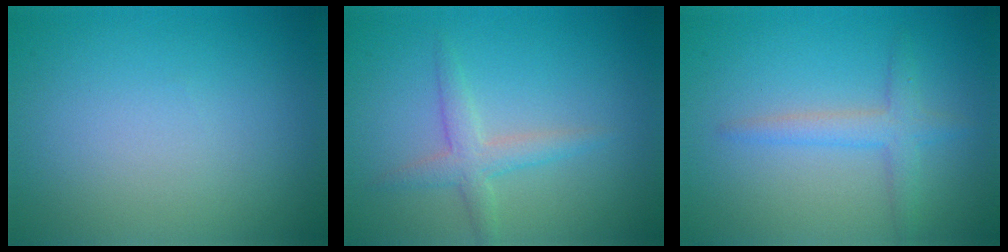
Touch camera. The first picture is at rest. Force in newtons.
{"total": 2.4, "press": 2.4, "slide": 0.1}
{"total": 2.4, "press": 2.4, "slide": 0.1}